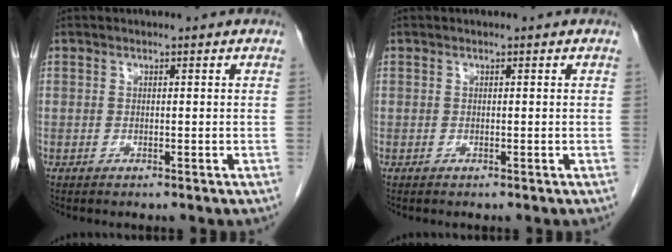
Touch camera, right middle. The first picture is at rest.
{"total": 0.0}